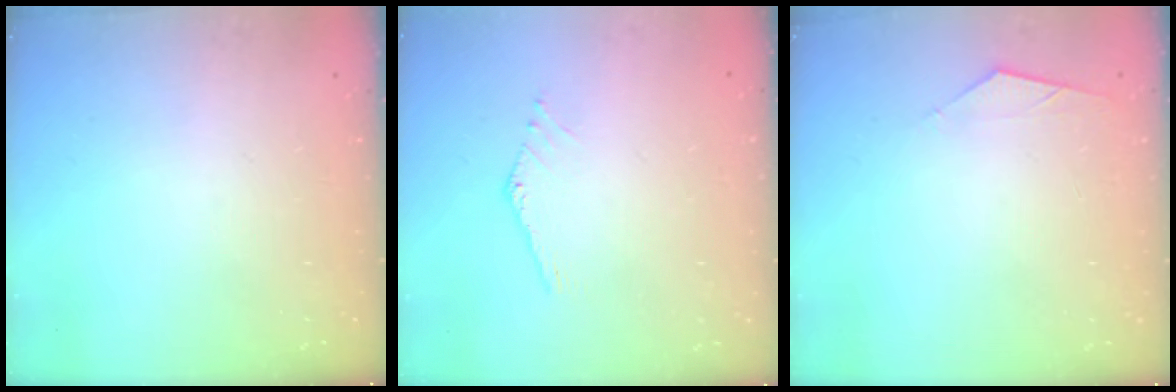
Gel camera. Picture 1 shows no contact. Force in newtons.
{"total": 1.5, "press": 1.5, "slide": 0.0}
{"total": 5.0, "press": 5.0, "slide": 0.7}